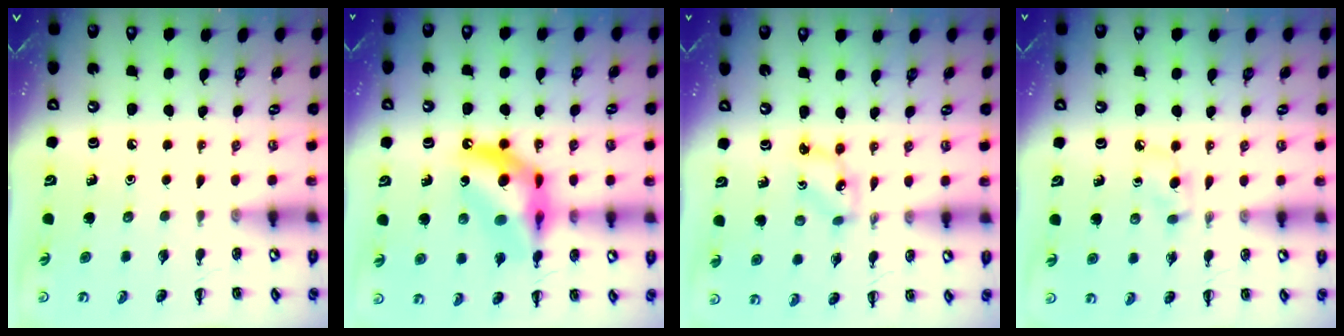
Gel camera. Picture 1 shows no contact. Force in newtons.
{"total": 14.3, "press": 13.8, "slide": 3.8}
{"total": 2.1, "press": 2.0, "slide": 0.4}
{"total": 3.9, "press": 3.7, "slide": 1.2}